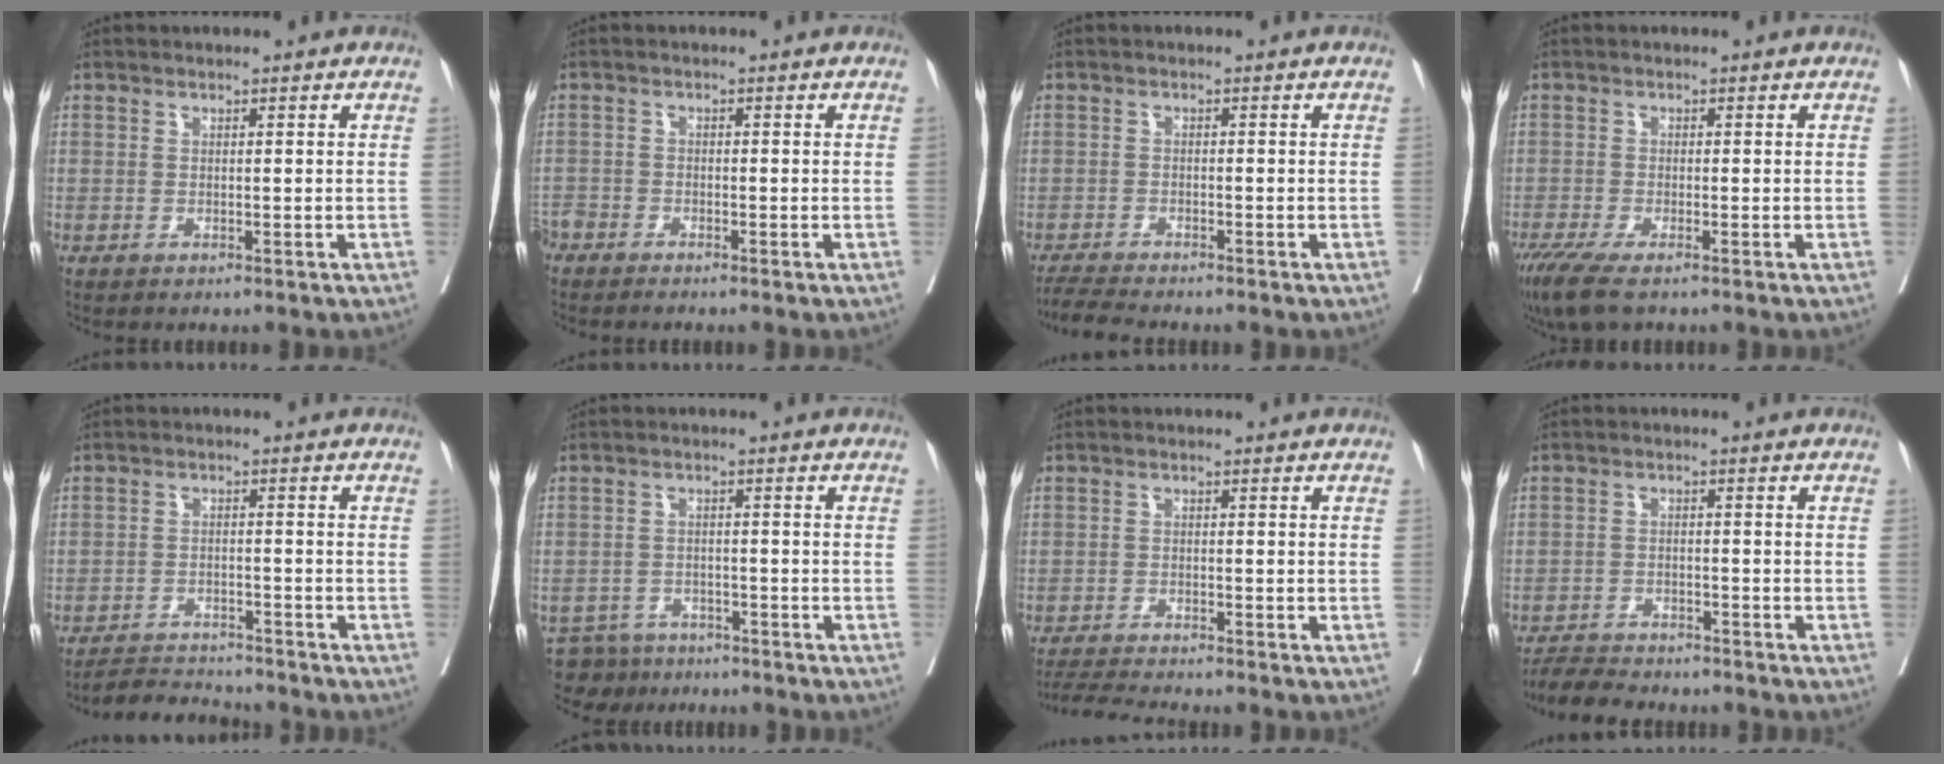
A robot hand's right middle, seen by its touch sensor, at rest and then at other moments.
{"total": 4.6, "force": [-4.2, 1.1, 1.5], "torque": [-0.025, -0.010, -0.080]}
{"total": 4.2, "force": [-4.0, -0.3, 1.4], "torque": [-0.022, -0.018, -0.070]}
{"total": 5.5, "force": [-3.9, 1.0, 3.9], "torque": [-0.072, -0.016, -0.068]}
{"total": 5.1, "force": [-5.0, 0.4, 0.0], "torque": [0.001, -0.008, -0.087]}
{"total": 5.2, "force": [-4.5, 2.5, -0.3], "torque": [0.011, 0.003, -0.073]}
{"total": 4.5, "force": [-4.3, -0.9, 1.1], "torque": [-0.017, -0.020, -0.075]}
{"total": 5.5, "force": [-5.3, 0.8, 1.0], "torque": [-0.014, -0.016, -0.091]}